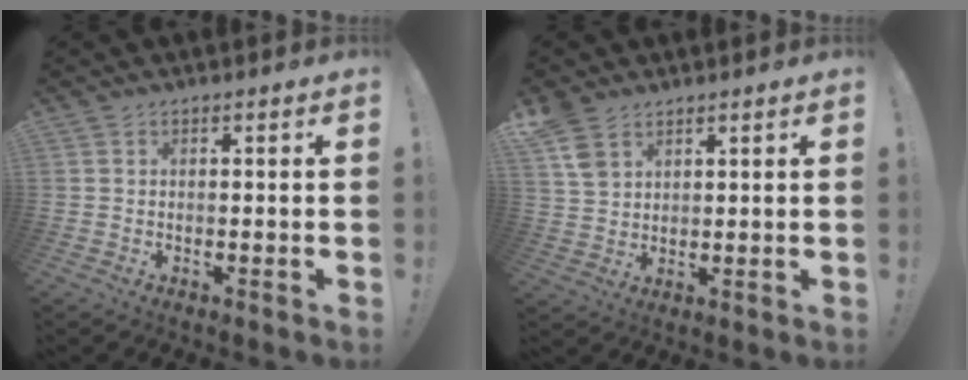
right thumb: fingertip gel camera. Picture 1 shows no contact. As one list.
[{"total": 7.2, "force": [4.5, 4.5, 3.5], "torque": [-0.056, -0.015, 0.089]}]